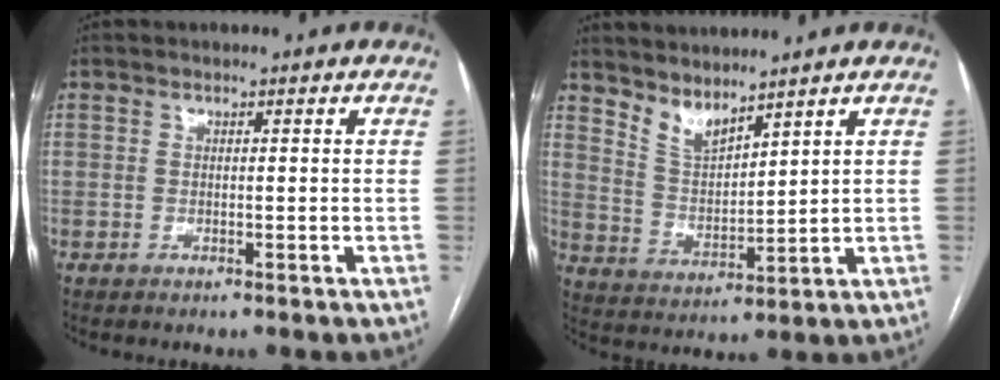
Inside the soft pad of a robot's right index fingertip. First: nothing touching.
{"total": 5.6, "force": [5.1, 1.1, 1.9], "torque": [-0.047, -0.006, 0.116]}